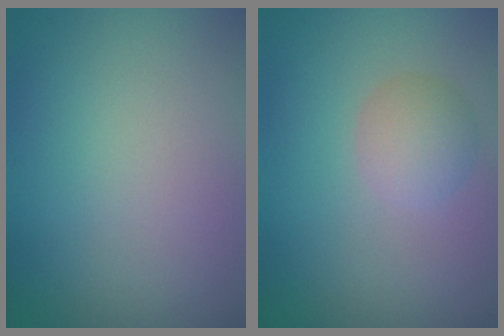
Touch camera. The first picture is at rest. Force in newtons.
{"total": 2.3, "press": 2.3, "slide": 0.0}